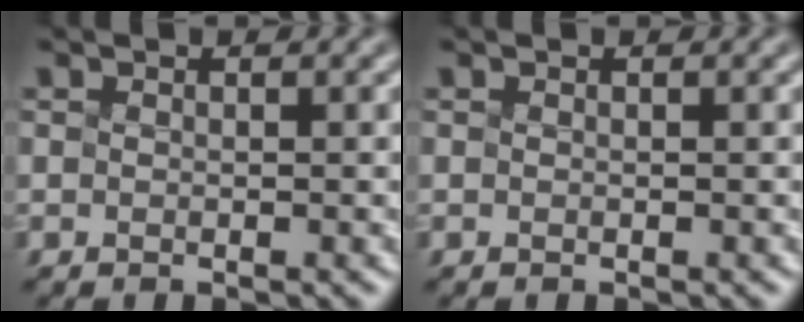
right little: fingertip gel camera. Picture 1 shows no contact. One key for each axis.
{"total": 0.0}